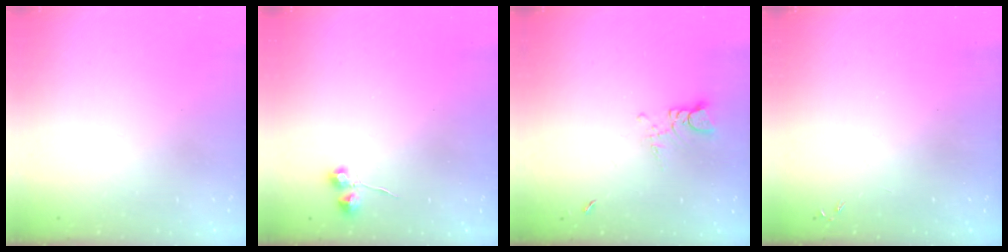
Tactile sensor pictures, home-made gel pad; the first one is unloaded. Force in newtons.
{"total": 5.5, "press": 5.5, "slide": 0.9}
{"total": 3.2, "press": 3.1, "slide": 0.3}
{"total": 0.0}